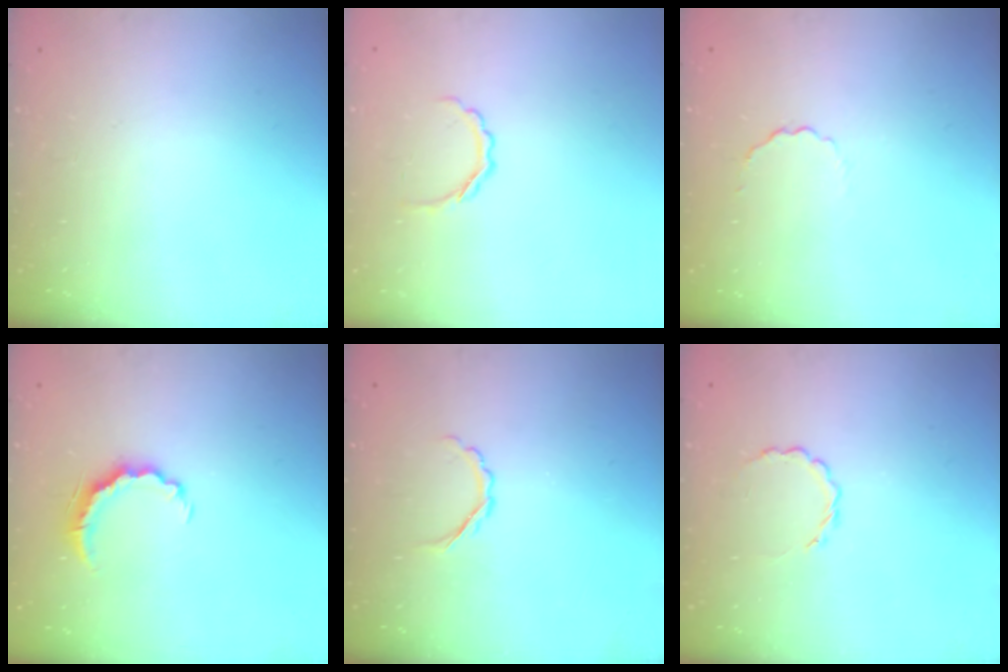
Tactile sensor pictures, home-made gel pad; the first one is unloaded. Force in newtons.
{"total": 3.8, "press": 3.7, "slide": 0.7}
{"total": 2.2, "press": 2.1, "slide": 0.8}
{"total": 5.6, "press": 5.6, "slide": 0.7}
{"total": 2.7, "press": 2.6, "slide": 0.7}
{"total": 3.9, "press": 3.6, "slide": 1.3}